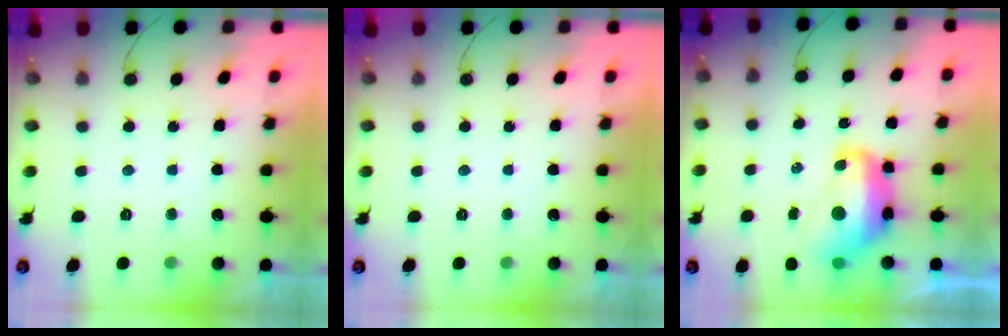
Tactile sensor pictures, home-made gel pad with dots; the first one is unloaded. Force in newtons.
{"total": 0.0}
{"total": 13.7, "press": 13.6, "slide": 1.6}